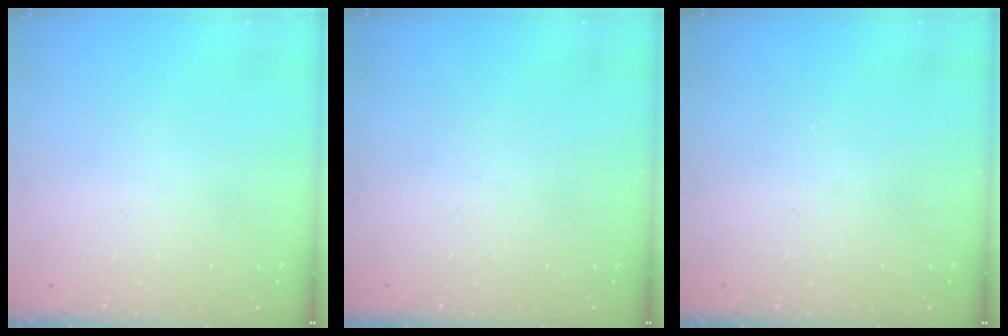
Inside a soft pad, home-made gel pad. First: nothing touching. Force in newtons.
{"total": 0.0}
{"total": 0.0}